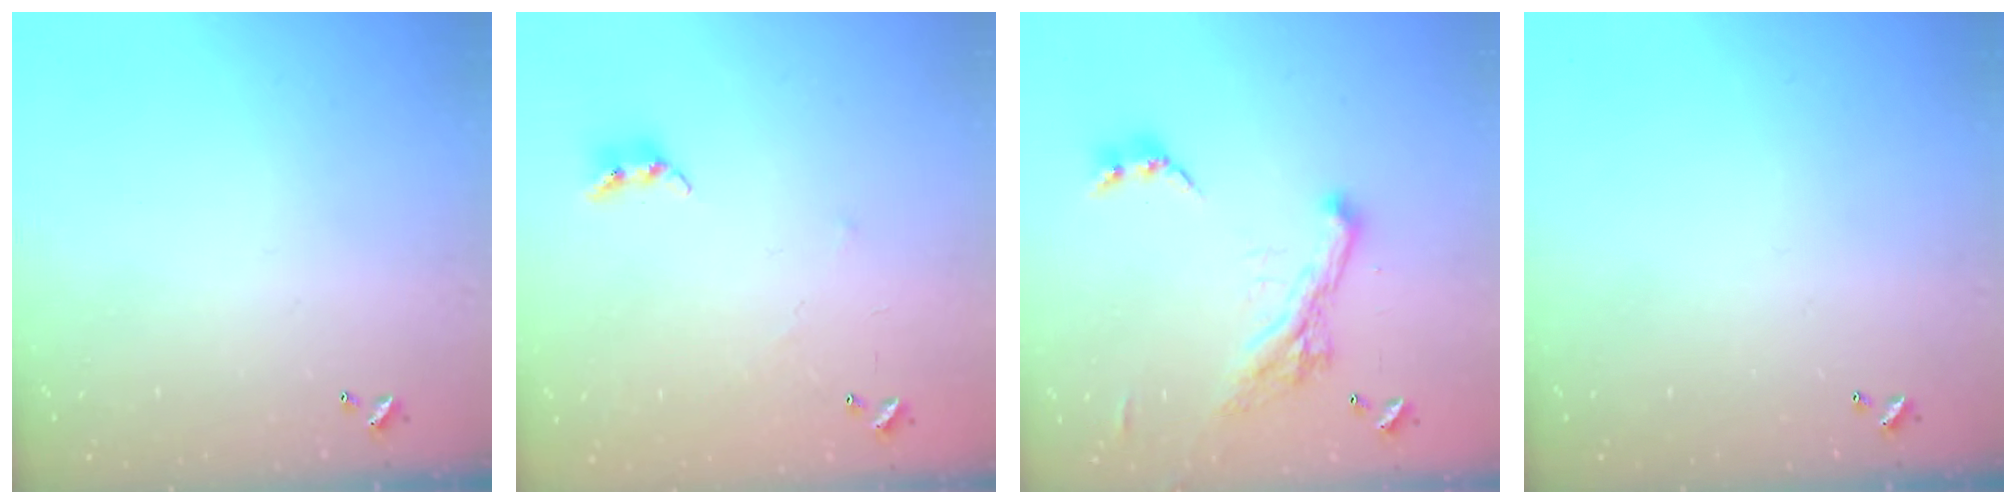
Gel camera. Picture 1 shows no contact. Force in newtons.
{"total": 5.1, "press": 5.1, "slide": 0.5}
{"total": 5.6, "press": 5.3, "slide": 1.6}
{"total": 0.0}